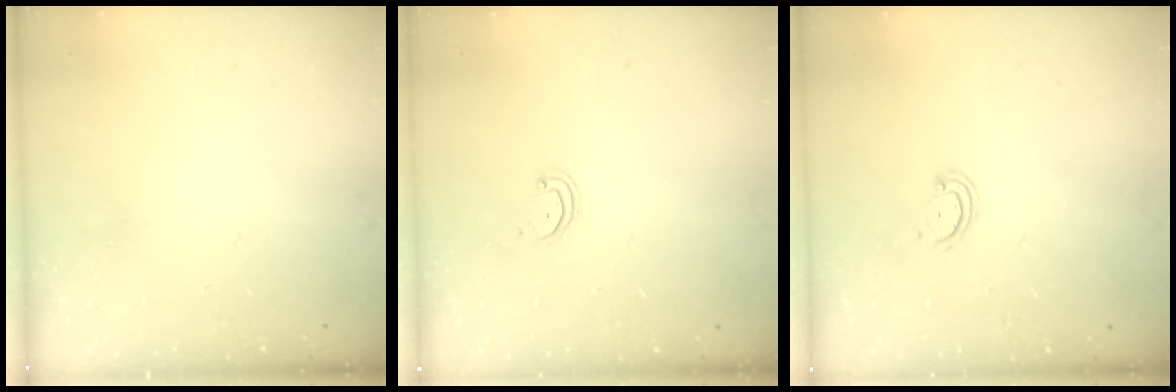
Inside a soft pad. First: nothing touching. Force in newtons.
{"total": 2.6, "press": 2.6, "slide": 0.2}
{"total": 2.6, "press": 2.6, "slide": 0.3}